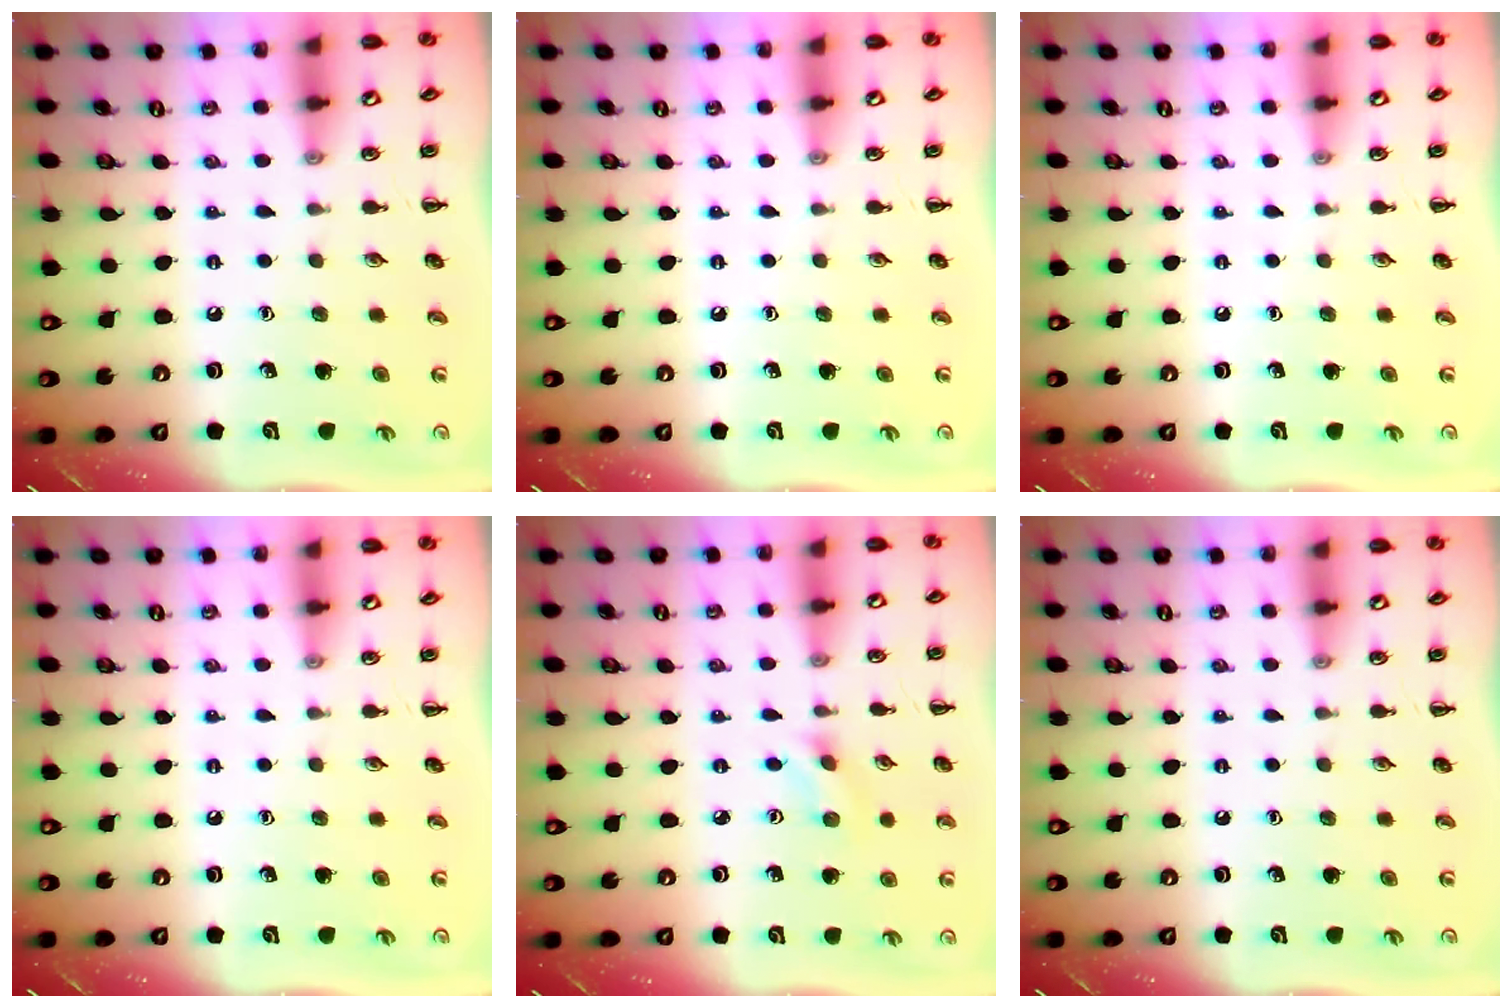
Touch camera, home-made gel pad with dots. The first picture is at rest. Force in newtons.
{"total": 0.0}
{"total": 0.0}
{"total": 0.0}
{"total": 2.0, "press": 1.9, "slide": 0.8}
{"total": 0.0}